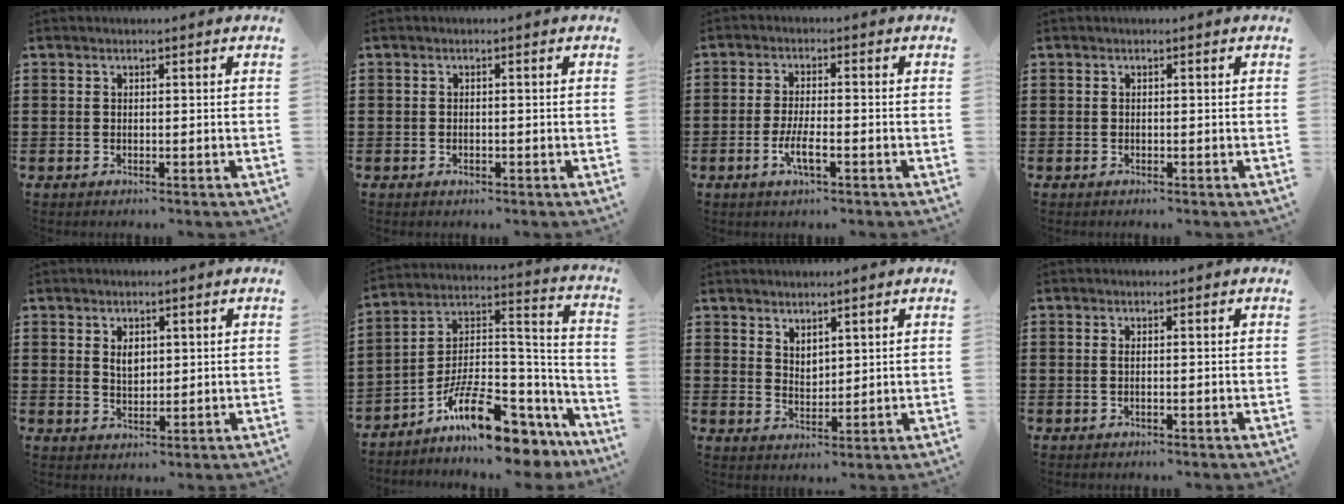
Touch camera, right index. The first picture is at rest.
{"total": 0.7, "force": [-0.3, 0.4, 0.5], "torque": [-0.012, -0.003, -0.006]}
{"total": 4.2, "force": [-1.7, 0.9, 3.8], "torque": [-0.076, -0.004, -0.034]}
{"total": 0.0}
{"total": 2.7, "force": [1.1, 1.7, 1.9], "torque": [-0.034, 0.002, 0.018]}
{"total": 12.9, "force": [-9.8, 3.7, 7.6], "torque": [-0.129, 0.028, -0.182]}
{"total": 2.6, "force": [2.5, 0.8, -0.1], "torque": [-0.004, -0.004, 0.049]}
{"total": 0.7, "force": [-0.1, 0.0, 0.7], "torque": [-0.012, -0.003, -0.001]}